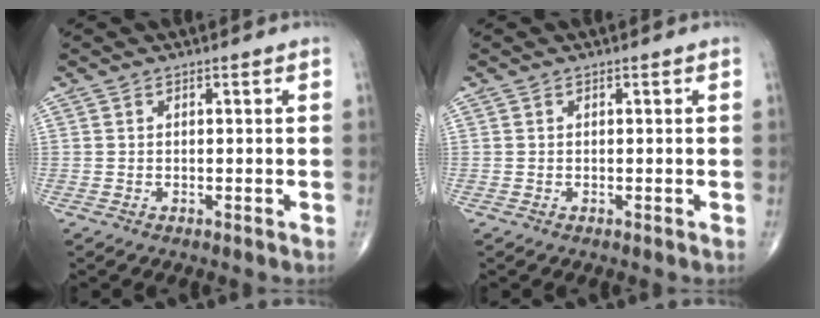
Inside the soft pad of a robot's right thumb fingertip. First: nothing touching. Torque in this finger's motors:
{"motor_torque": [0.00, 0.00, -0.06, 0.06, 0.00]}